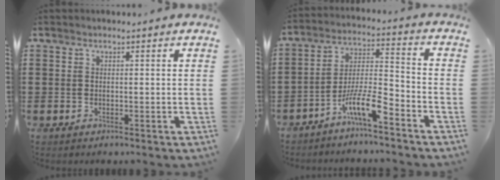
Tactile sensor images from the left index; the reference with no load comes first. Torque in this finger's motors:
{"motor_torque": [1.19, 0.95, 0.26, 0.11]}